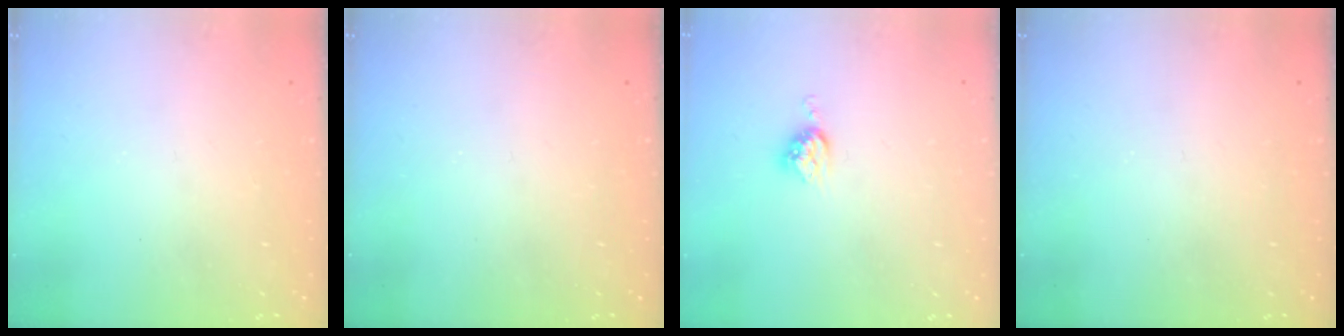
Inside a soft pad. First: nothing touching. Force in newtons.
{"total": 0.0}
{"total": 5.8, "press": 5.8, "slide": 0.3}
{"total": 0.0}